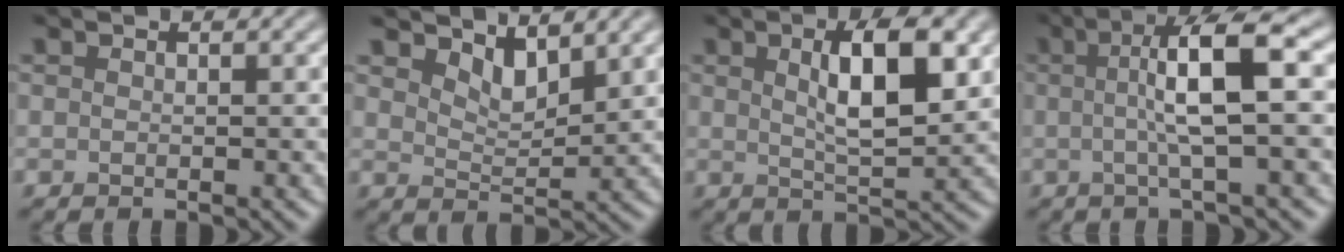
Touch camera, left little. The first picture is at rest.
{"total": 2.7, "force": [2.3, 0.8, 1.2], "torque": [-0.032, -0.011, 0.035]}
{"total": 6.1, "force": [1.6, 2.0, 5.5], "torque": [-0.091, 0.003, 0.024]}
{"total": 6.5, "force": [0.4, 1.0, 6.4], "torque": [-0.106, 0.013, -0.001]}